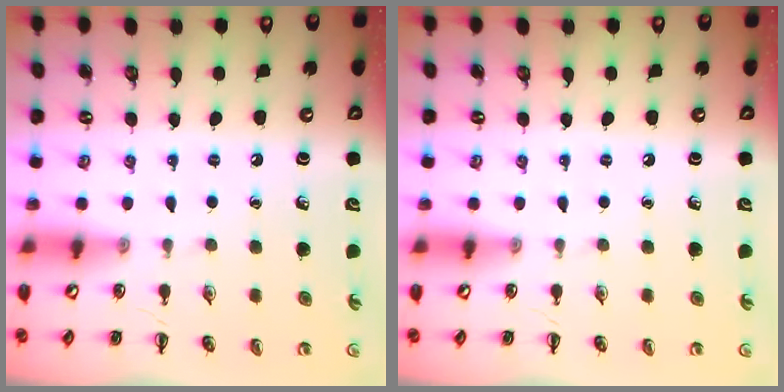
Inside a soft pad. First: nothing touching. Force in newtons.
{"total": 0.0}